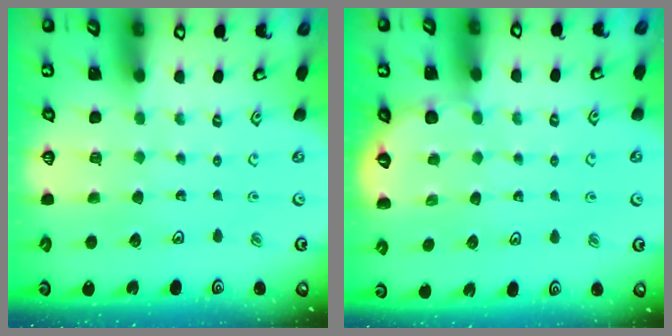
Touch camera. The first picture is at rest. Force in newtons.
{"total": 3.3, "press": 2.9, "slide": 1.6}